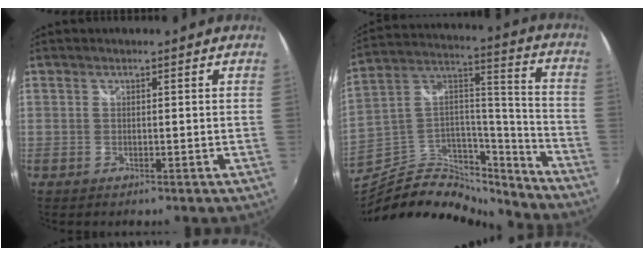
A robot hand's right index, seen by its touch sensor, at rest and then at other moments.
{"total": 20.2, "force": [-17.0, 8.3, 6.9], "torque": [-0.129, 0.061, -0.271]}